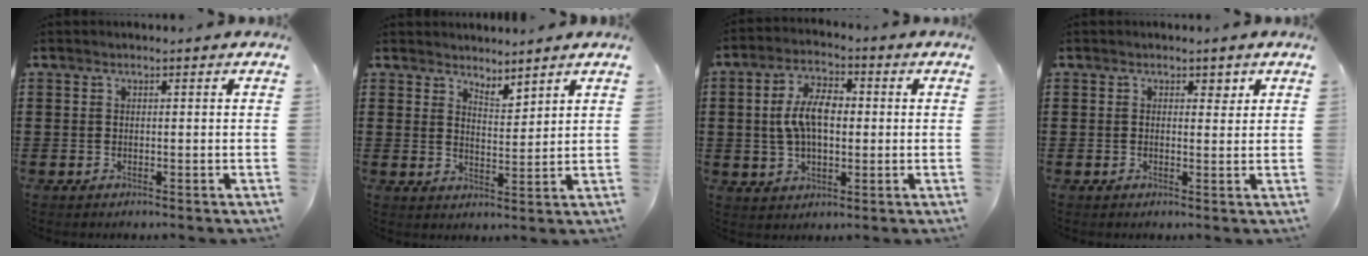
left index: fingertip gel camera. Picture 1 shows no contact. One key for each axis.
{"total": 3.0, "fx": 3.0, "fy": 0.2, "fz": 0.0, "tx": -0.009, "ty": -0.008, "tz": 0.055}
{"total": 8.2, "fx": 0.7, "fy": 4.3, "fz": 6.9, "tx": -0.149, "ty": 0.013, "tz": 0.007}
{"total": 1.4, "fx": 0.5, "fy": 0.9, "fz": 0.9, "tx": -0.013, "ty": 0.004, "tz": 0.003}